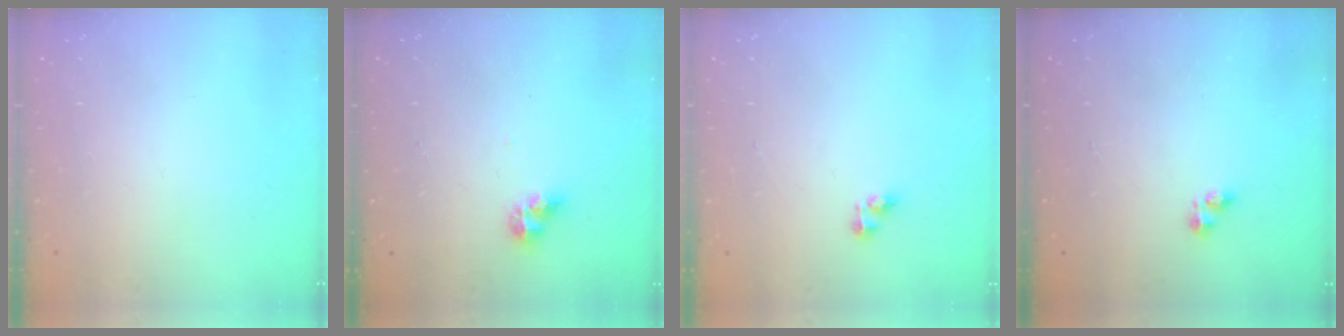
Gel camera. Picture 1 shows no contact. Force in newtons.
{"total": 6.3, "press": 6.3, "slide": 0.5}
{"total": 2.8, "press": 2.8, "slide": 0.3}
{"total": 3.3, "press": 3.2, "slide": 0.5}